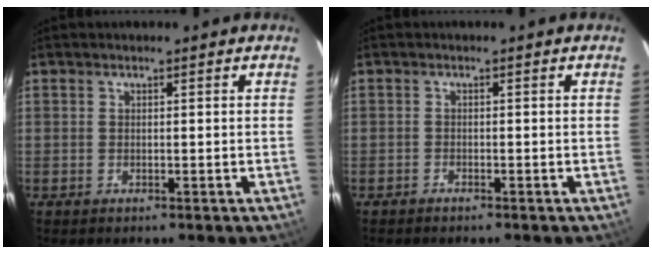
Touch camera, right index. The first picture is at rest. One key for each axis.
{"total": 0.9, "fx": -0.8, "fy": 0.3, "fz": 0.0, "tx": -0.008, "ty": 0.003, "tz": -0.016}